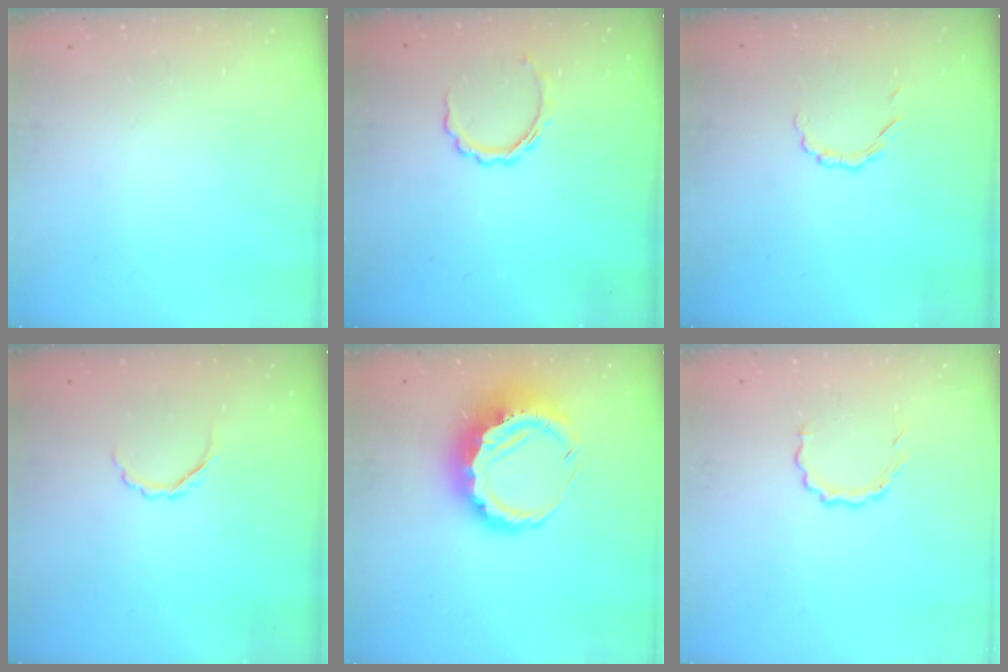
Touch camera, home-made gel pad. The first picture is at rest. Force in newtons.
{"total": 5.5, "press": 5.5, "slide": 0.4}
{"total": 2.4, "press": 2.2, "slide": 0.8}
{"total": 2.9, "press": 2.8, "slide": 0.8}
{"total": 11.3, "press": 11.0, "slide": 2.2}
{"total": 4.3, "press": 4.1, "slide": 1.3}